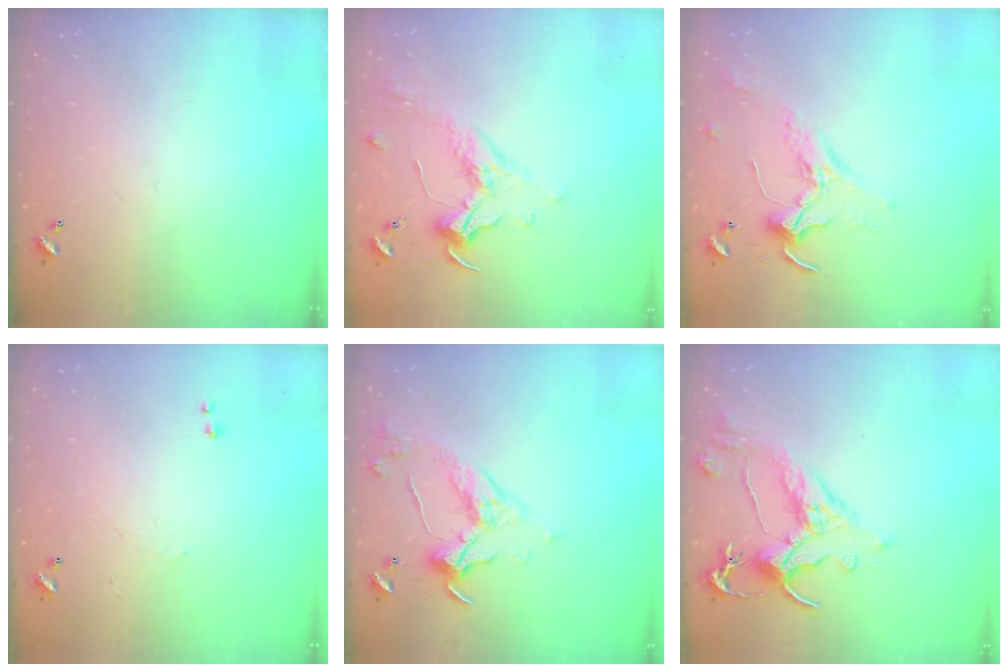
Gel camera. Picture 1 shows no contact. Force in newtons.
{"total": 2.0, "press": 1.9, "slide": 0.7}
{"total": 2.3, "press": 2.3, "slide": 0.5}
{"total": 1.0, "press": 0.9, "slide": 0.5}
{"total": 5.7, "press": 5.7, "slide": 1.0}
{"total": 3.2, "press": 2.8, "slide": 1.5}